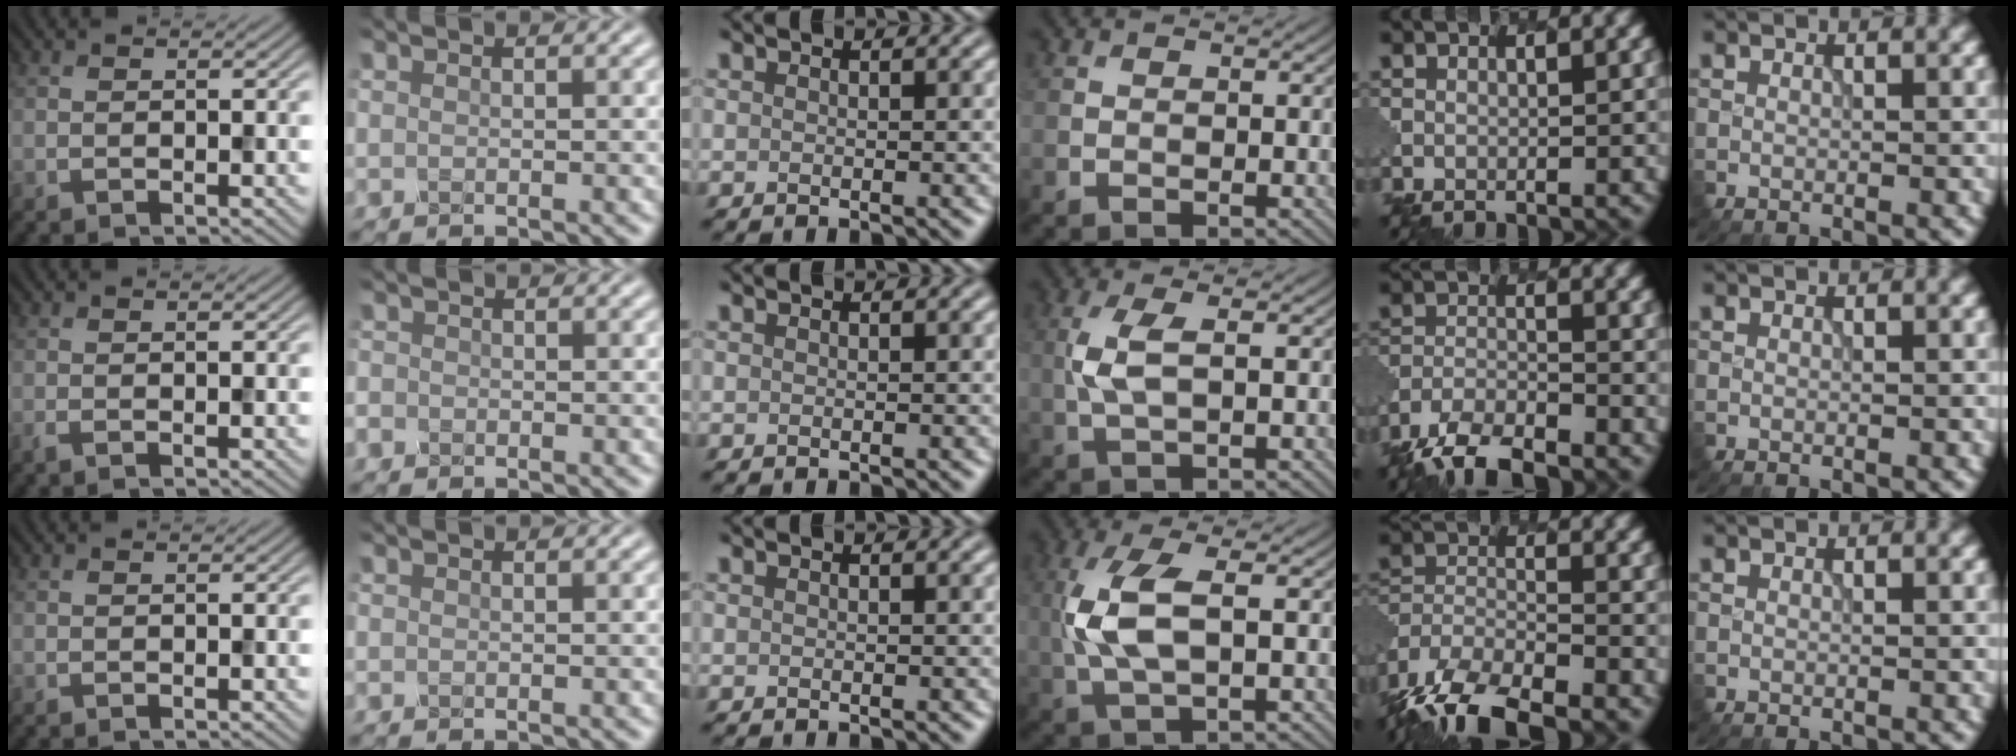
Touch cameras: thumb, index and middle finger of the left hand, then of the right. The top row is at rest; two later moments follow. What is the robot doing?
{"motion": "extract", "object": "pen bag"}